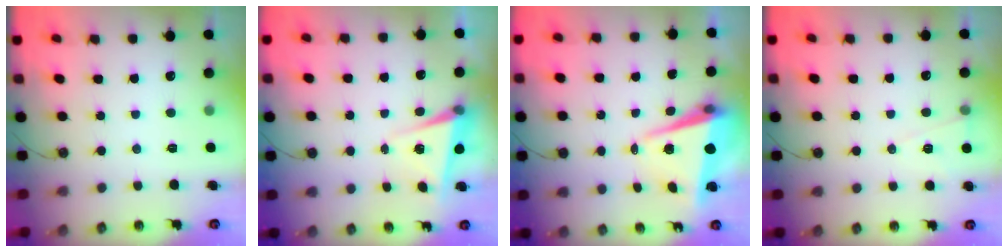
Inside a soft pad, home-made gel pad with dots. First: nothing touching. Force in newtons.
{"total": 6.2, "press": 5.9, "slide": 1.9}
{"total": 6.6, "press": 6.4, "slide": 1.5}
{"total": 6.4, "press": 4.6, "slide": 4.4}